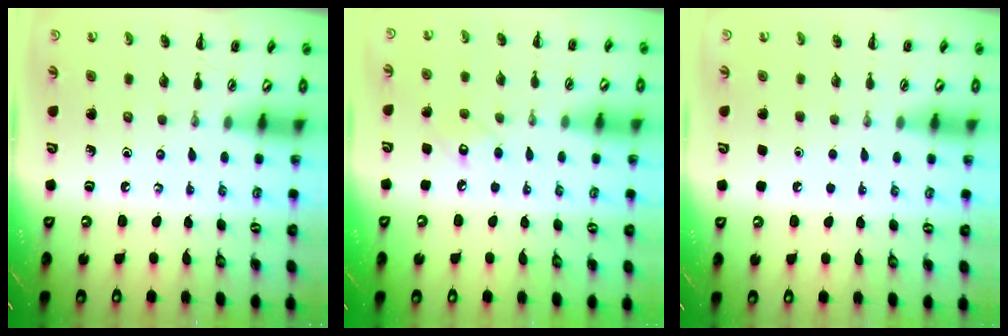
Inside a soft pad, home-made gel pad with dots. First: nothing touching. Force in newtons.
{"total": 6.3, "press": 6.2, "slide": 1.1}
{"total": 1.8, "press": 1.8, "slide": 0.1}